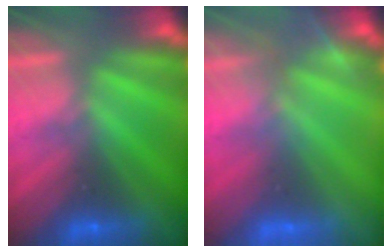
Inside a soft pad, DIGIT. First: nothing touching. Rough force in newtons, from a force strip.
{"total": 2.9}